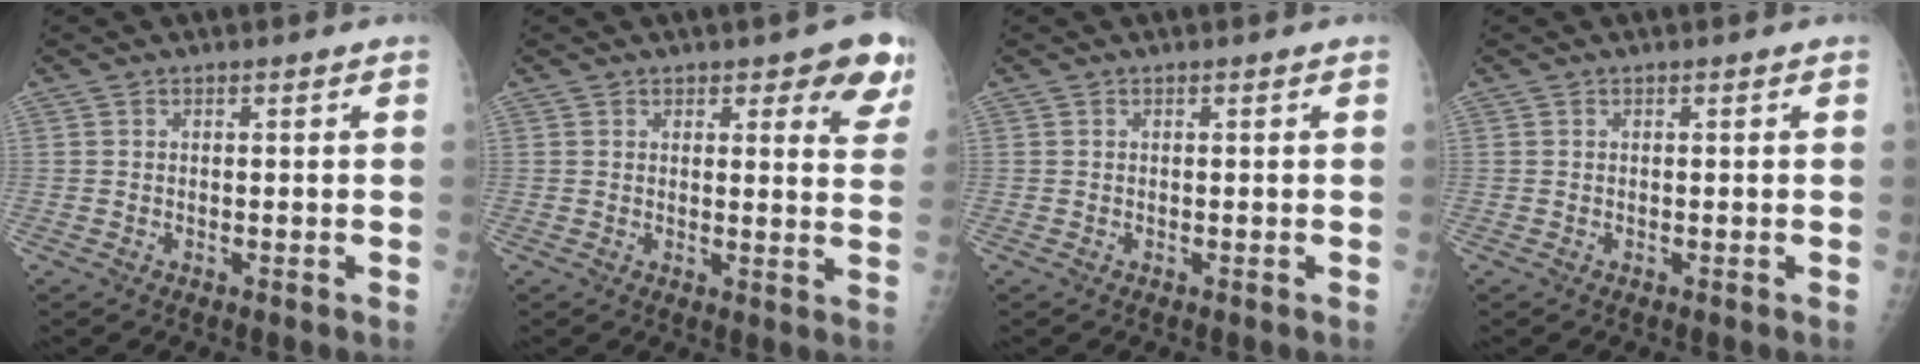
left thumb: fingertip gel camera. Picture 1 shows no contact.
{"total": 7.6, "force": [5.0, 3.7, 4.4], "torque": [-0.010, -0.029, 0.046]}
{"total": 0.0}
{"total": 0.0}